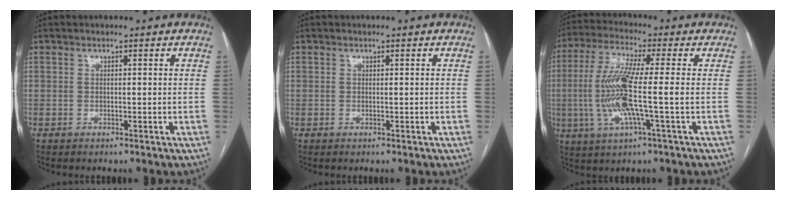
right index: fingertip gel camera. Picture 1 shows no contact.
{"total": 0.0}
{"total": 11.7, "force": [-1.1, 0.3, 11.7], "torque": [-0.249, 0.002, -0.029]}